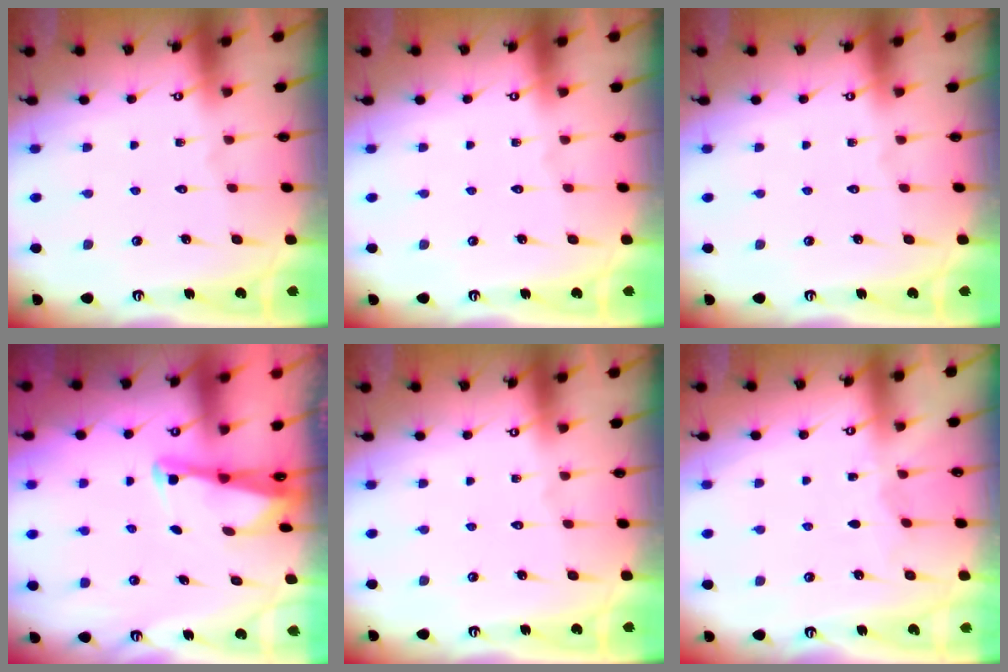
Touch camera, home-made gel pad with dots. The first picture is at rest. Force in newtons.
{"total": 0.0}
{"total": 0.0}
{"total": 2.6, "press": 2.6, "slide": 0.3}
{"total": 0.0}
{"total": 3.4, "press": 3.4, "slide": 0.5}